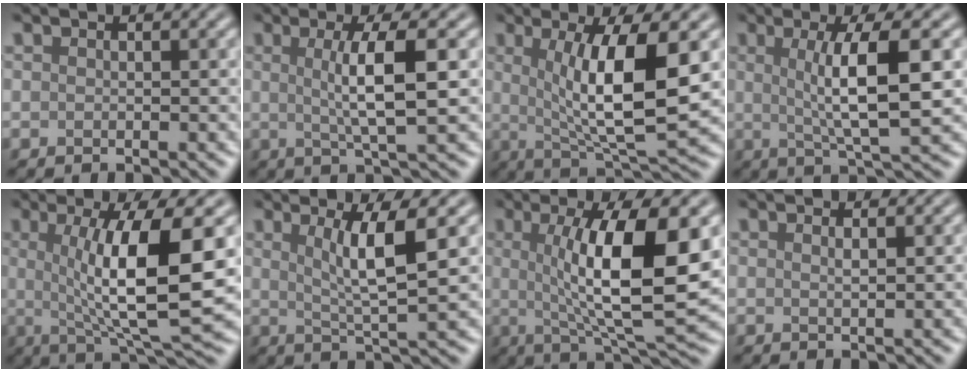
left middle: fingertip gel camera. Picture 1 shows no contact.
{"total": 5.4, "force": [0.7, 1.0, 5.2], "torque": [-0.082, 0.005, 0.011]}
{"total": 8.8, "force": [1.3, 2.1, 8.5], "torque": [-0.133, -0.013, 0.028]}
{"total": 6.9, "force": [0.9, 1.4, 6.7], "torque": [-0.104, 0.004, 0.017]}
{"total": 9.9, "force": [1.1, 2.2, 9.6], "torque": [-0.138, -0.011, 0.023]}
{"total": 5.2, "force": [1.6, 0.8, 4.9], "torque": [-0.084, -0.003, 0.031]}
{"total": 10.6, "force": [1.3, 2.6, 10.2], "torque": [-0.147, -0.008, 0.028]}
{"total": 0.9, "force": [0.4, 0.2, 0.7], "torque": [-0.006, 0.003, 0.005]}